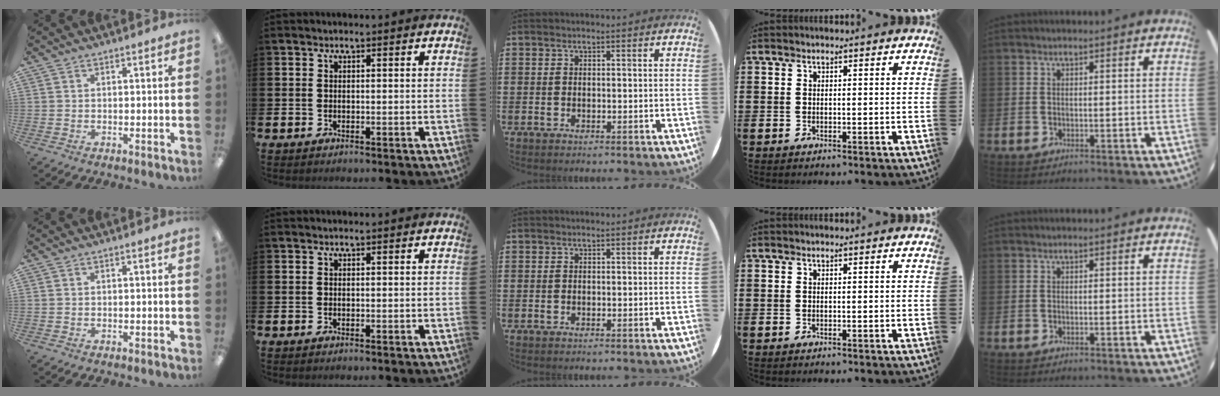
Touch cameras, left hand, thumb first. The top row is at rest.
{}